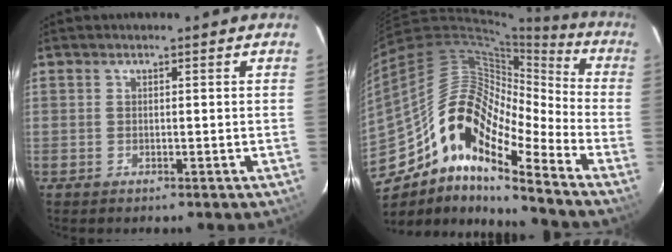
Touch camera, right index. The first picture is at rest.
{"total": 18.8, "force": [-11.2, 6.1, 13.8], "torque": [-0.224, -0.003, -0.227]}